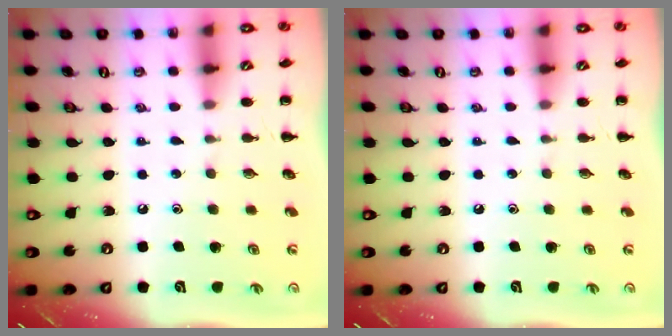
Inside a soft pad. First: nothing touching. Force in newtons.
{"total": 0.0}